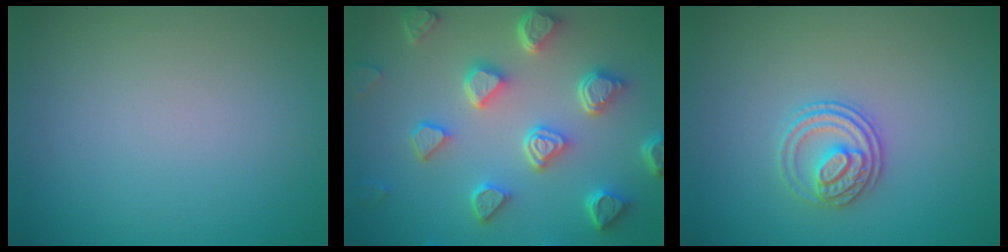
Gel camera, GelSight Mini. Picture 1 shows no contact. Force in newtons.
{"total": 6.7, "press": 5.3, "slide": 4.1}
{"total": 2.8, "press": 2.7, "slide": 1.0}